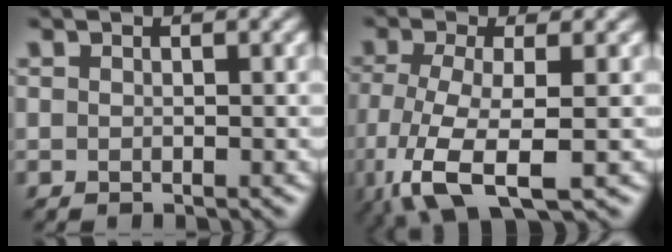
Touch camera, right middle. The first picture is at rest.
{"total": 7.5, "force": [-2.9, 2.5, 6.4], "torque": [-0.149, -0.018, -0.056]}